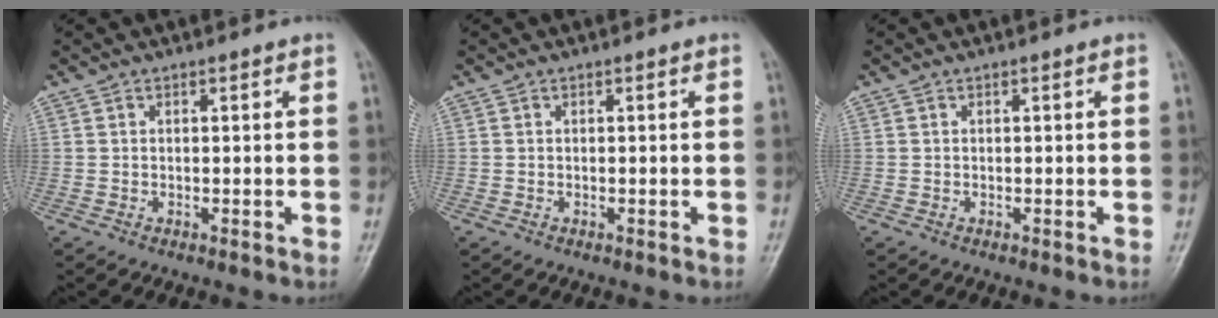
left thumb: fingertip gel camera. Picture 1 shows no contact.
{"total": 0.0}
{"total": 0.0}